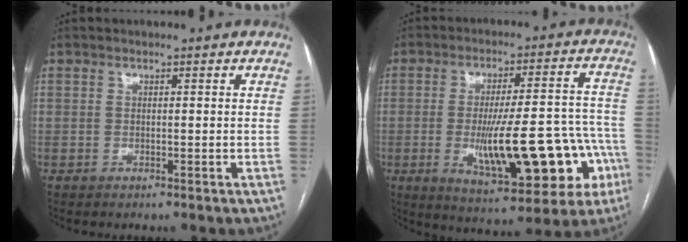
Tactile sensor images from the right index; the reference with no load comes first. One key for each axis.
{"total": 20.2, "fx": -5.8, "fy": 5.4, "fz": 18.6, "tx": -0.214, "ty": 0.023, "tz": -0.063}